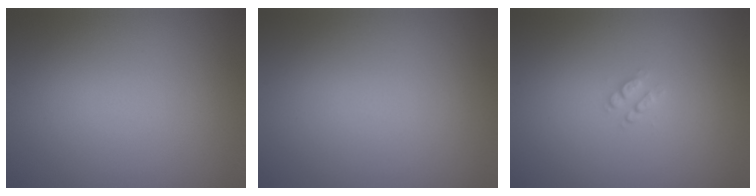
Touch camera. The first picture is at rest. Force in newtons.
{"total": 0.0}
{"total": 1.2, "press": 1.1, "slide": 0.3}